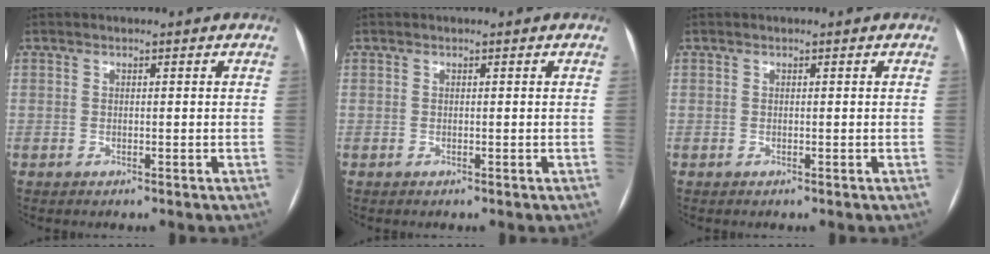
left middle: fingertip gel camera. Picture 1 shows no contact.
{"total": 0.0}
{"total": 0.0}